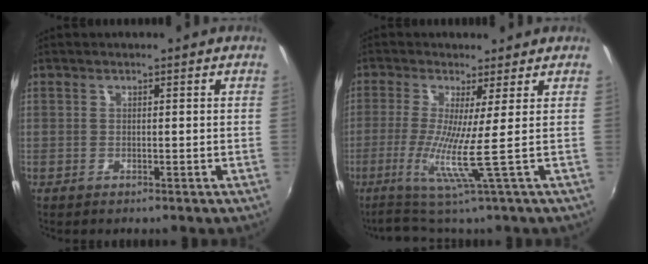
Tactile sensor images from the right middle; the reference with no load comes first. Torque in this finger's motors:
{"motor_torque": [0.78, -0.94, 0.22, 0.16]}